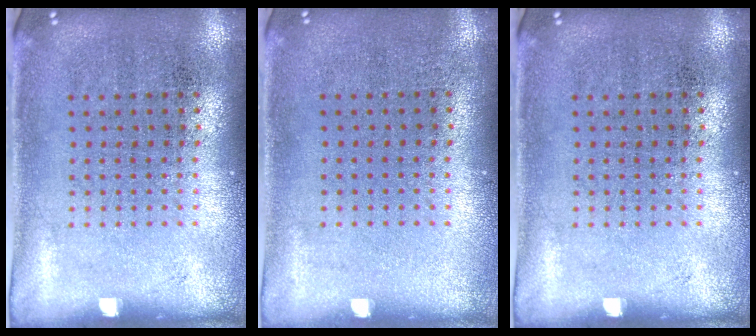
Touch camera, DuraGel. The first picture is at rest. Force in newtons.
{"total": 0.0}
{"total": 0.0}